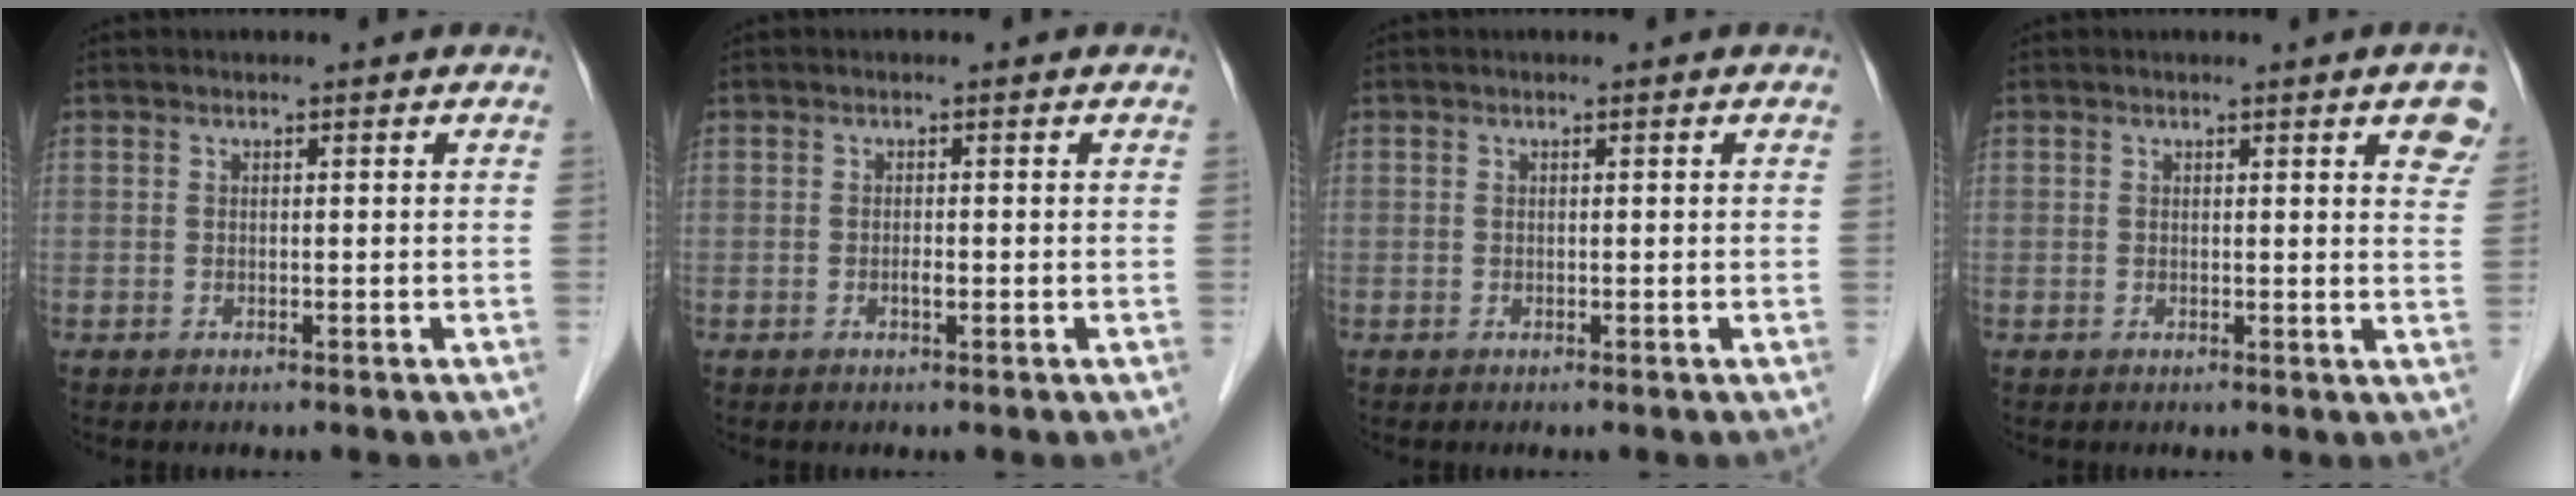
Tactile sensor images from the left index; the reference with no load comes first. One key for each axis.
{"total": 0.6, "fx": -0.2, "fy": 0.2, "fz": 0.6, "tx": -0.010, "ty": 0.001, "tz": -0.005}
{"total": 0.0}
{"total": 4.7, "fx": 2.9, "fy": 0.6, "fz": 3.7, "tx": -0.031, "ty": -0.006, "tz": 0.020}